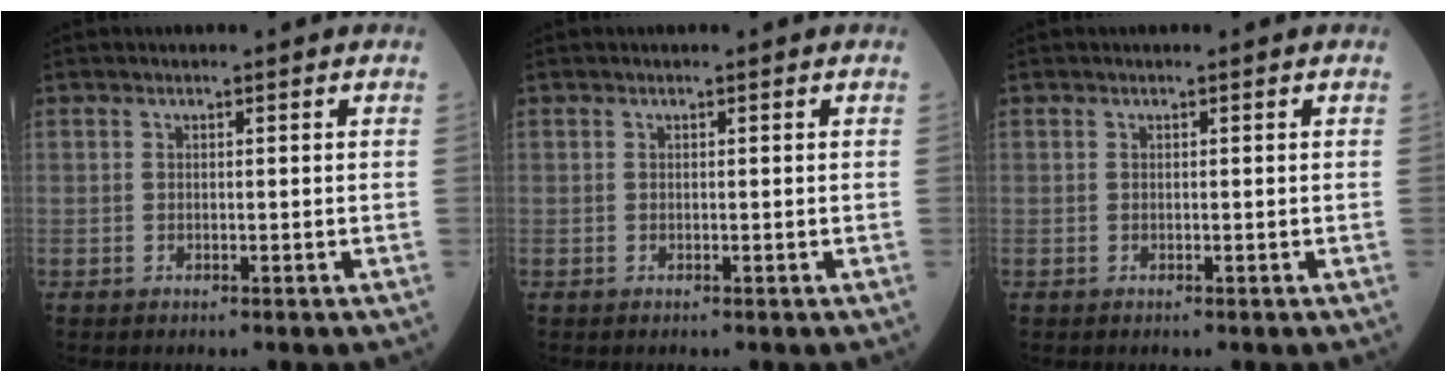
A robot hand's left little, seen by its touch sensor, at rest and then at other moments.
{"total": 0.0}
{"total": 0.0}